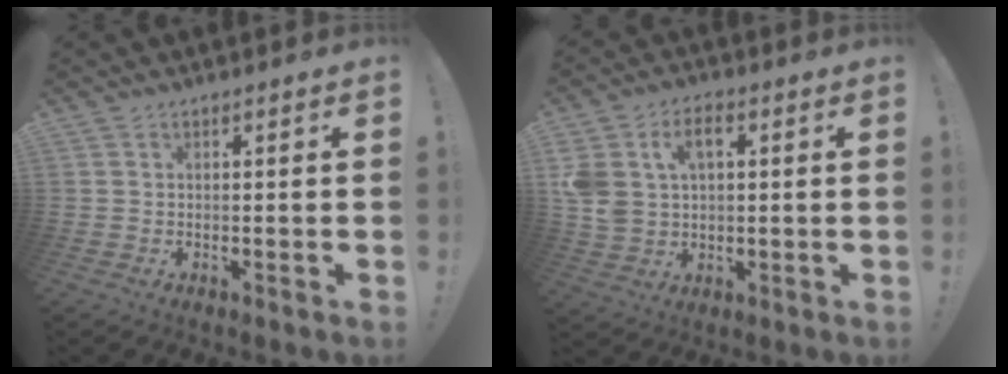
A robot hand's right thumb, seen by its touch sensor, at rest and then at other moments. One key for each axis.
{"total": 9.6, "fx": 3.0, "fy": 6.9, "fz": 6.0, "tx": -0.113, "ty": -0.003, "tz": 0.056}